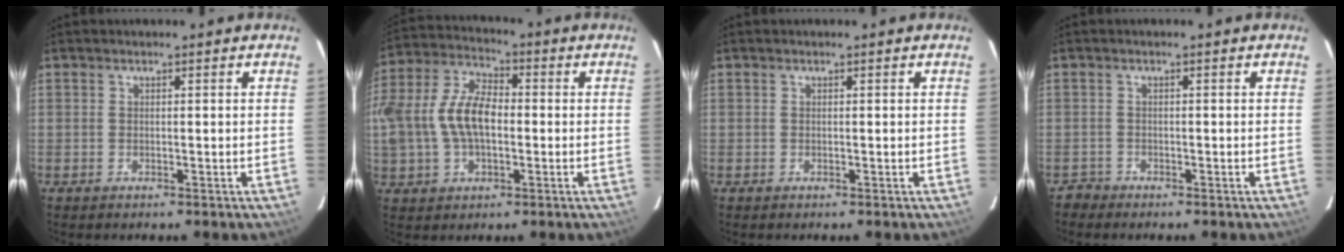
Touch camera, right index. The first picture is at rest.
{"total": 14.5, "force": [-0.9, 8.6, 11.6], "torque": [-0.252, 0.017, -0.017]}
{"total": 0.0}
{"total": 1.6, "force": [-1.4, 0.7, -0.4], "torque": [0.001, 0.005, -0.029]}